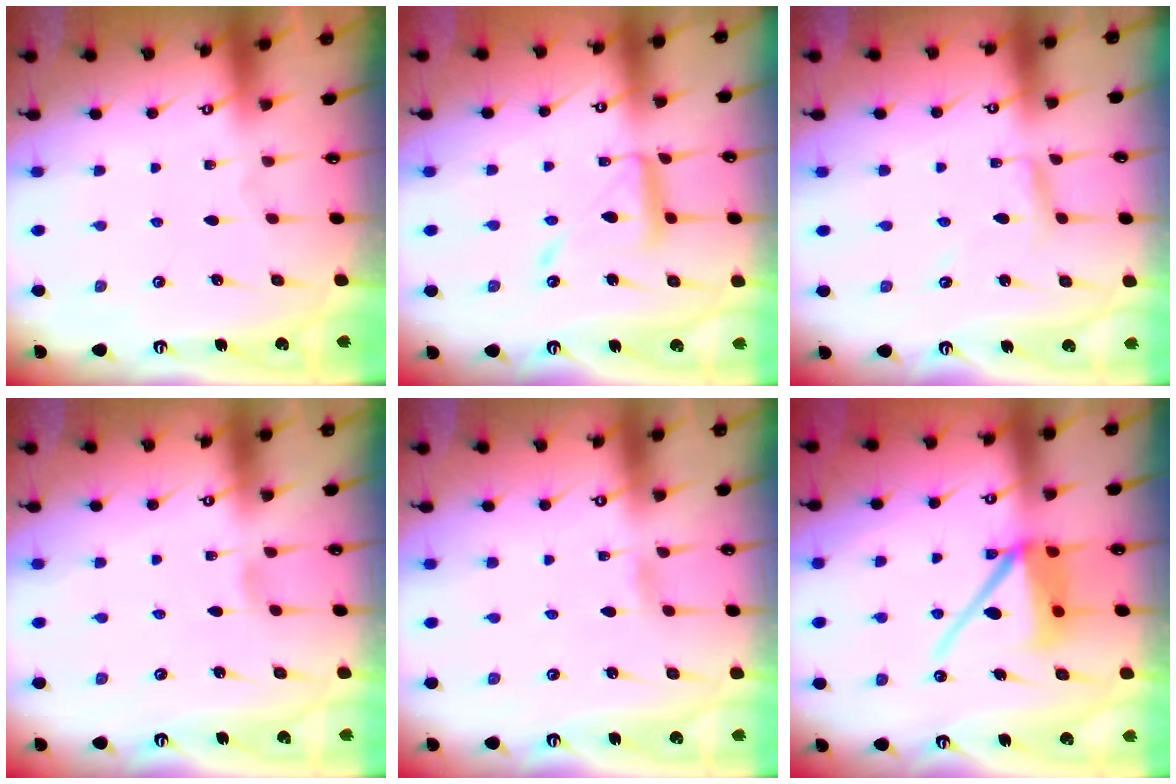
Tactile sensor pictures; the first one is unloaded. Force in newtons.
{"total": 12.6, "press": 12.6, "slide": 1.0}
{"total": 2.8, "press": 2.8, "slide": 0.2}
{"total": 2.7, "press": 2.7, "slide": 0.3}
{"total": 1.2, "press": 1.1, "slide": 0.2}
{"total": 12.4, "press": 12.3, "slide": 1.6}